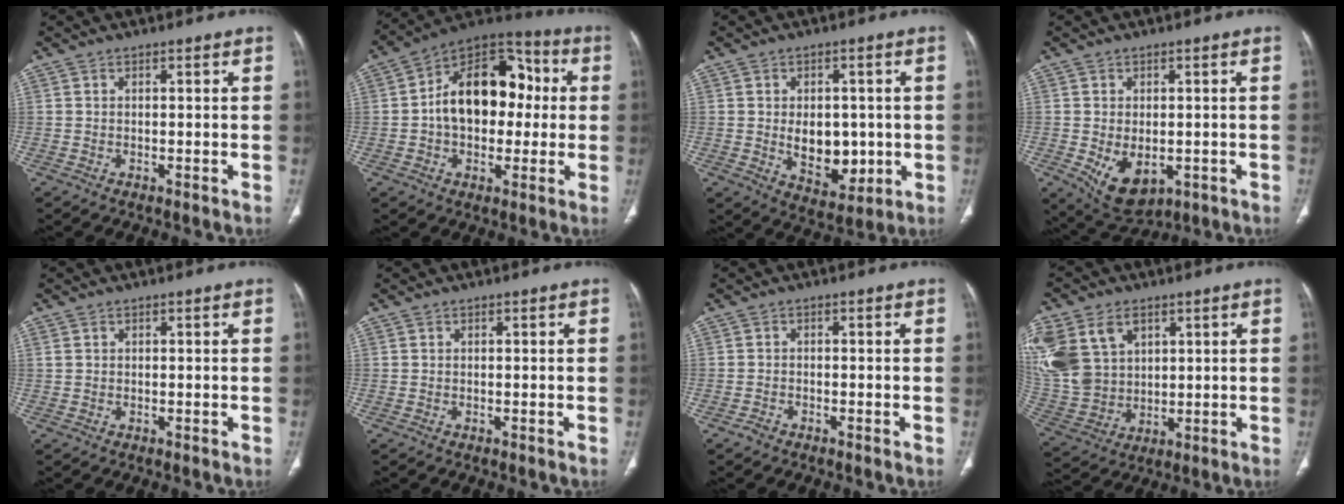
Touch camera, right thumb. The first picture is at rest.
{"total": 18.7, "force": [1.0, 12.5, 13.8], "torque": [-0.171, 0.040, 0.007]}
{"total": 10.2, "force": [-0.6, 6.8, 7.5], "torque": [-0.070, -0.009, 0.010]}
{"total": 8.2, "force": [-2.0, 5.3, 6.0], "torque": [-0.085, -0.007, -0.012]}
{"total": 0.8, "force": [0.5, 0.5, 0.4], "torque": [-0.009, 0.006, 0.012]}
{"total": 0.0}
{"total": 1.2, "force": [-1.0, 0.6, 0.4], "torque": [-0.012, 0.001, -0.021]}
{"total": 19.9, "force": [7.3, 14.6, 11.3], "torque": [-0.267, 0.006, 0.163]}